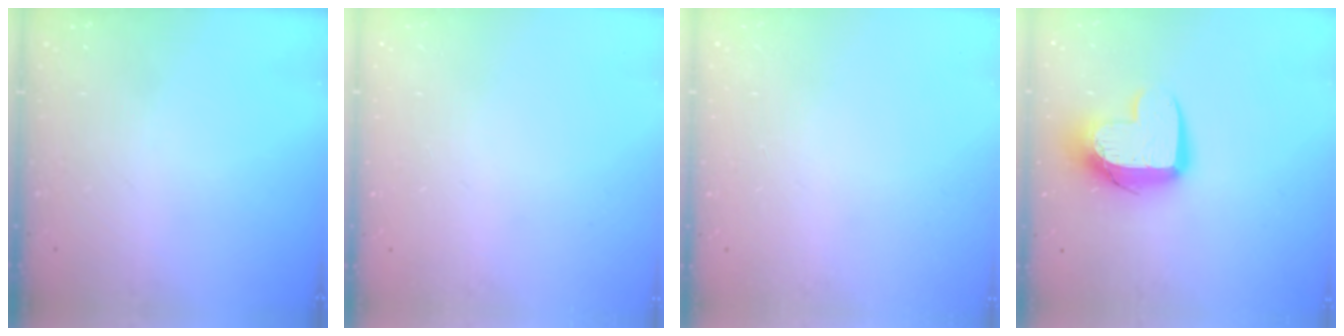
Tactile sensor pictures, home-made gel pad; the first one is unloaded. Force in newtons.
{"total": 0.0}
{"total": 0.0}
{"total": 12.3, "press": 12.3, "slide": 0.9}